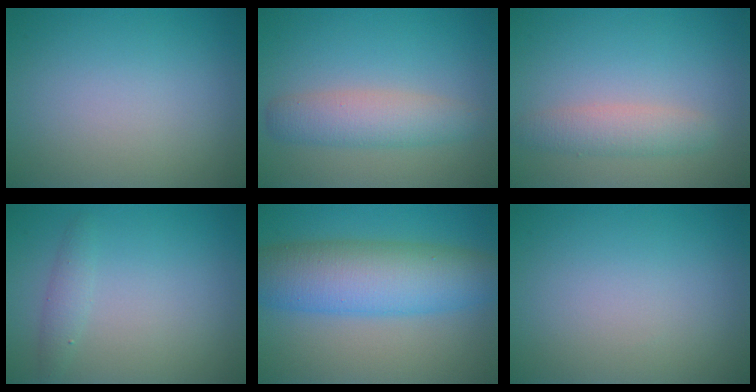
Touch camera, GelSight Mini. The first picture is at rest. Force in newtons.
{"total": 3.6, "press": 3.6, "slide": 0.1}
{"total": 2.6, "press": 2.6, "slide": 0.1}
{"total": 1.3, "press": 1.3, "slide": 0.1}
{"total": 8.5, "press": 8.5, "slide": 0.2}
{"total": 0.0}